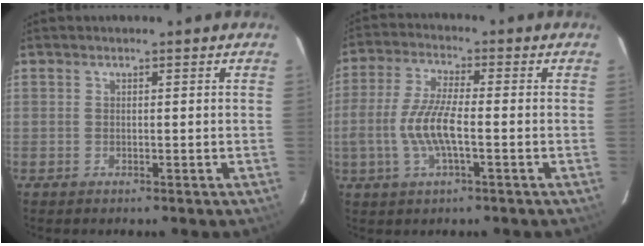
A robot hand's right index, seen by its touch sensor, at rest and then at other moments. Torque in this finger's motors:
{"motor_torque": [1.32, -0.23, 0.77, 0.20]}